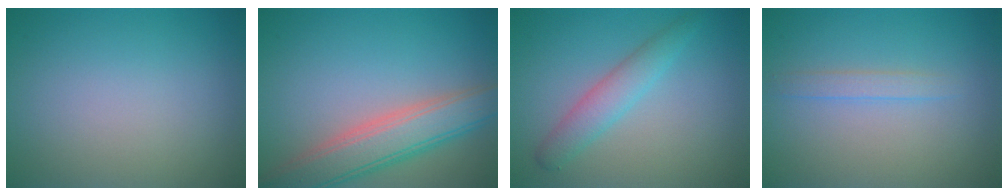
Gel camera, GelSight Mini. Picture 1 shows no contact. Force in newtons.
{"total": 6.0, "press": 6.0, "slide": 0.2}
{"total": 2.8, "press": 2.8, "slide": 0.1}
{"total": 1.2, "press": 1.2, "slide": 0.0}